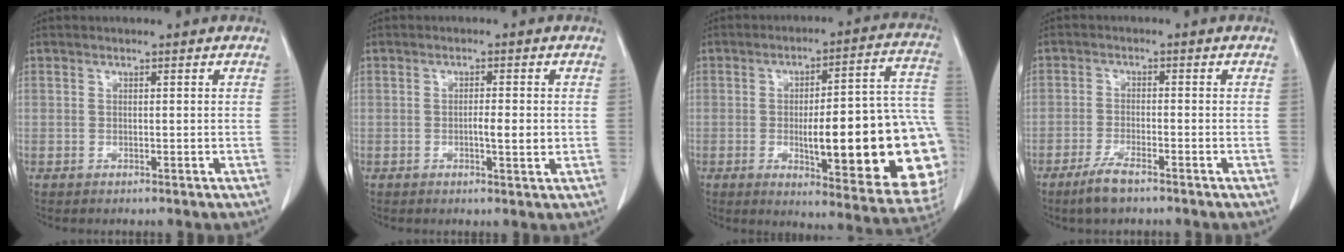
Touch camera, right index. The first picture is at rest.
{"total": 2.9, "force": [-0.3, 0.4, 2.8], "torque": [-0.048, -0.002, -0.005]}
{"total": 25.4, "force": [-4.4, 4.9, 24.5], "torque": [-0.243, 0.017, -0.047]}
{"total": 4.1, "force": [-3.0, 0.7, 2.7], "torque": [-0.063, -0.007, -0.054]}